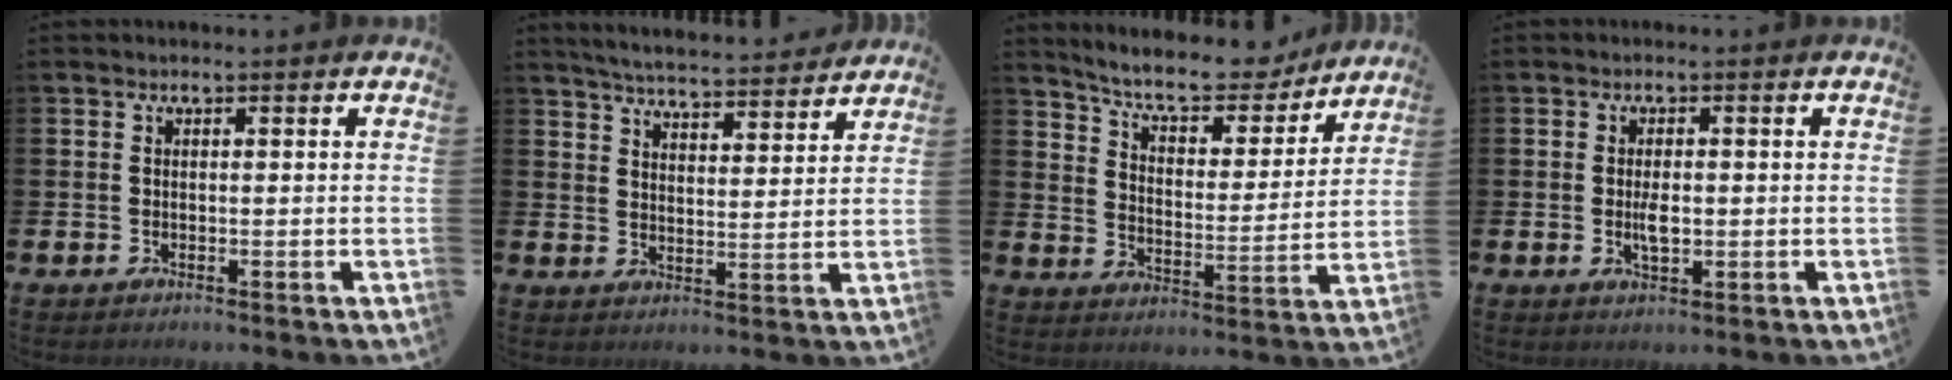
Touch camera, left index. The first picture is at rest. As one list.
[{"total": 5.6, "force": [5.6, 0.3, 0.8], "torque": [-0.029, -0.041, 0.096]}, {"total": 8.6, "force": [7.9, 2.2, 2.6], "torque": [-0.074, -0.054, 0.136]}, {"total": 2.5, "force": [-0.2, 1.1, 2.3], "torque": [-0.042, 0.000, -0.005]}]